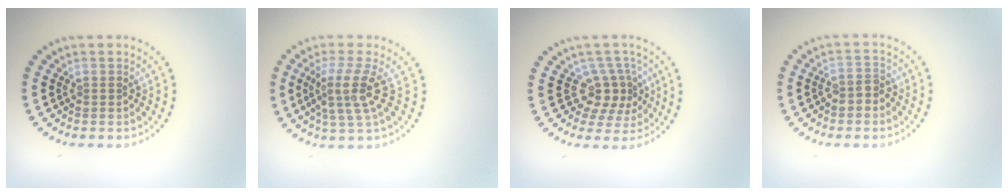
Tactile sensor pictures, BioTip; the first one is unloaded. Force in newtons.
{"total": 3.7, "press": 2.6, "slide": 2.6}
{"total": 3.1, "press": 2.4, "slide": 2.0}
{"total": 1.7, "press": 1.5, "slide": 0.8}